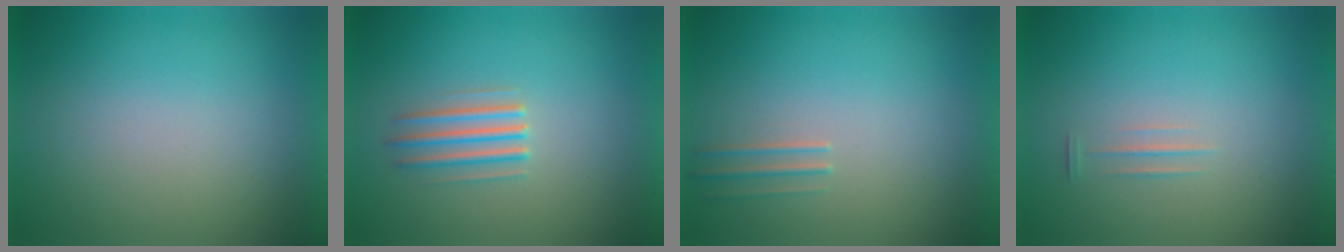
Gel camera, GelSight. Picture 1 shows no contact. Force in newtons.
{"total": 2.7}
{"total": 1.4}
{"total": 1.1}